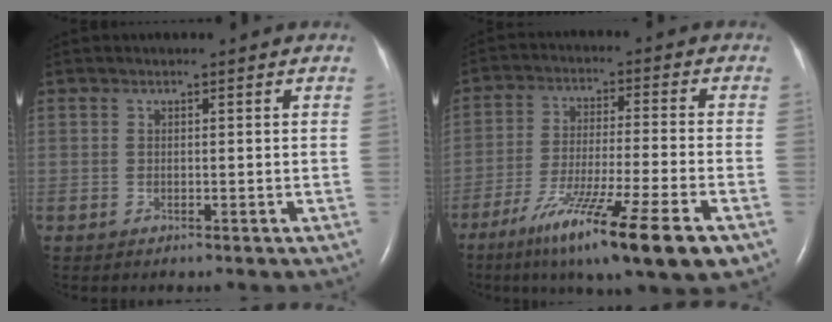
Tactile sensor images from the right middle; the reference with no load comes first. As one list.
[{"total": 16.6, "force": [-9.7, 0.3, 13.5], "torque": [-0.206, -0.049, -0.163]}]